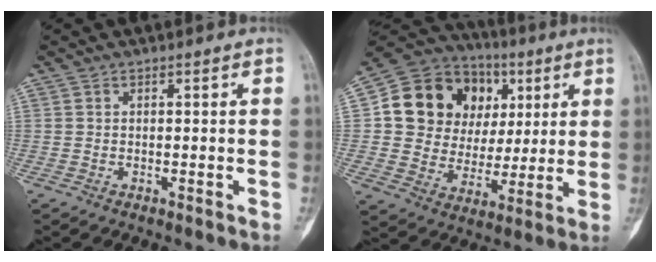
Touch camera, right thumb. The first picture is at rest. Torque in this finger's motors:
{"motor_torque": [0.16, 2.78, 0.70, -0.45, 0.06]}